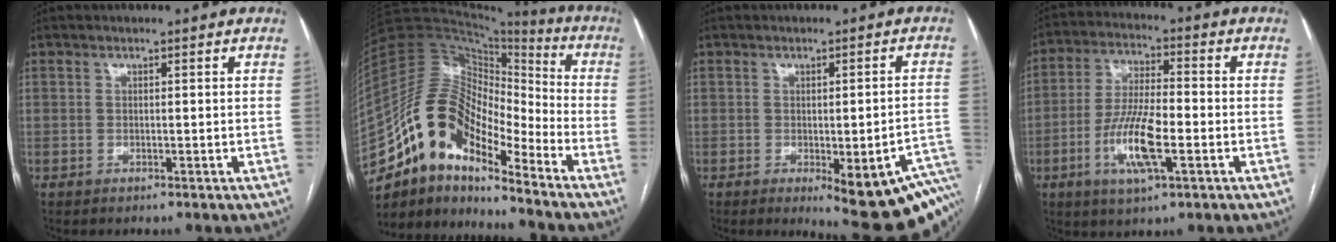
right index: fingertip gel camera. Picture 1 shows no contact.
{"total": 16.6, "force": [-11.0, 6.4, 10.6], "torque": [-0.195, 0.049, -0.198]}
{"total": 15.8, "force": [-9.1, 4.1, 12.2], "torque": [-0.062, 0.002, -0.100]}
{"total": 10.9, "force": [-3.5, 2.3, 10.1], "torque": [-0.204, -0.005, -0.063]}